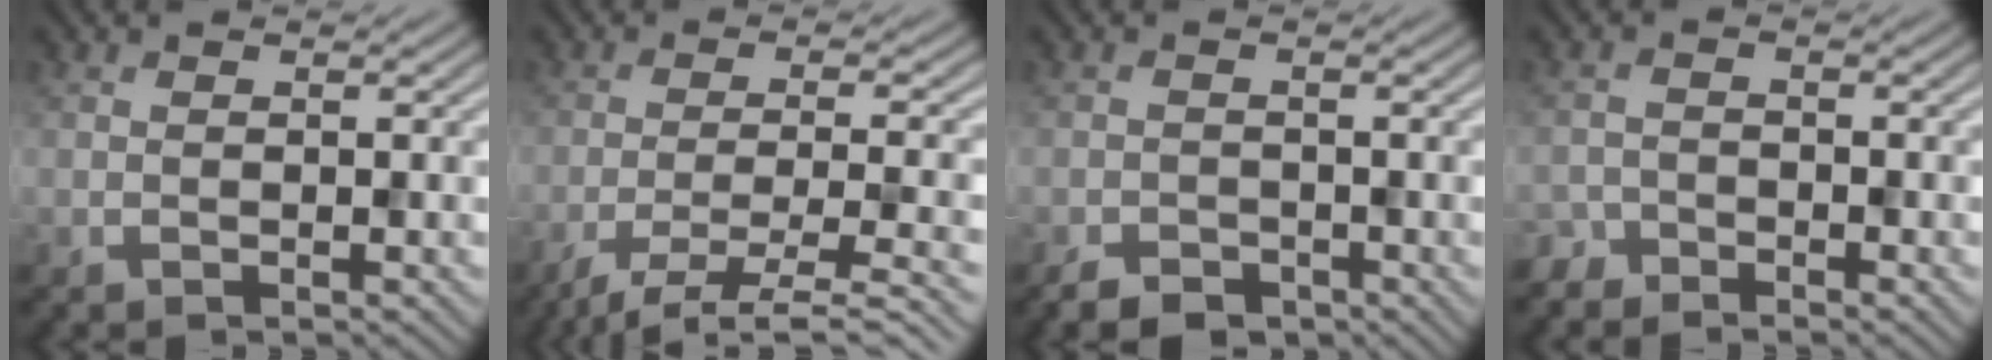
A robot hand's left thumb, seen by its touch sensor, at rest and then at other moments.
{"total": 6.6, "force": [-4.5, 1.0, 4.7], "torque": [-0.083, 0.003, -0.082]}
{"total": 2.8, "force": [-2.2, 1.5, 1.0], "torque": [-0.019, -0.006, -0.043]}
{"total": 2.2, "force": [-2.1, 0.6, -0.1], "torque": [0.002, -0.002, -0.050]}